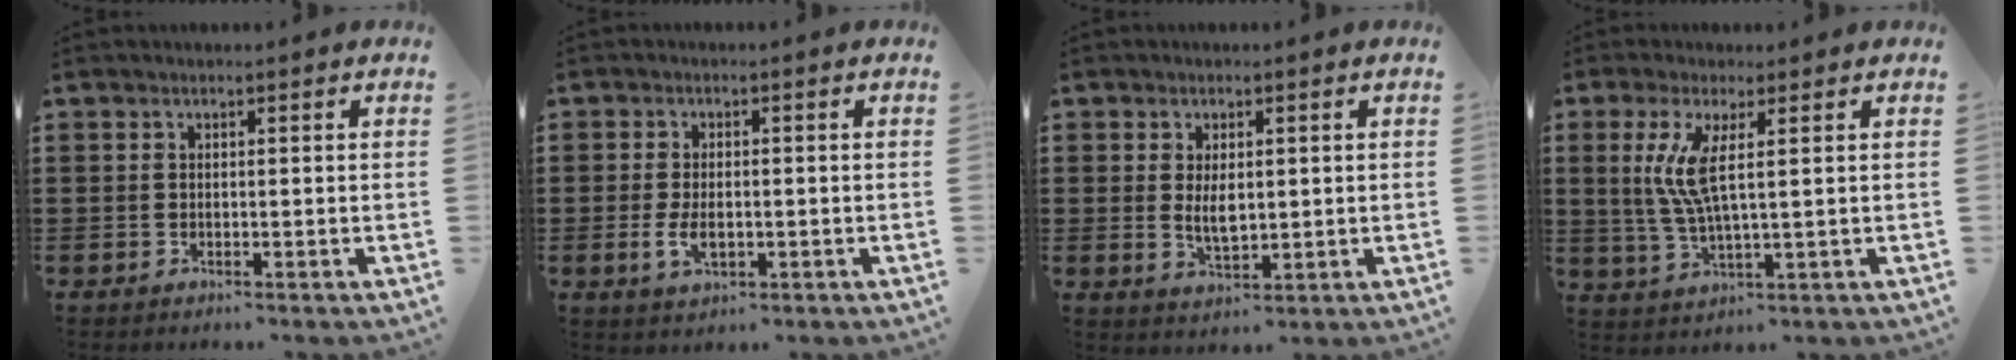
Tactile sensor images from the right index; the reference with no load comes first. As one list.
[{"total": 3.7, "force": [-0.6, 2.0, 3.0], "torque": [-0.071, -0.004, -0.013]}, {"total": 3.8, "force": [0.4, 1.7, 3.4], "torque": [-0.059, -0.001, 0.006]}, {"total": 7.0, "force": [1.6, 1.2, 6.7], "torque": [-0.155, -0.011, 0.020]}]